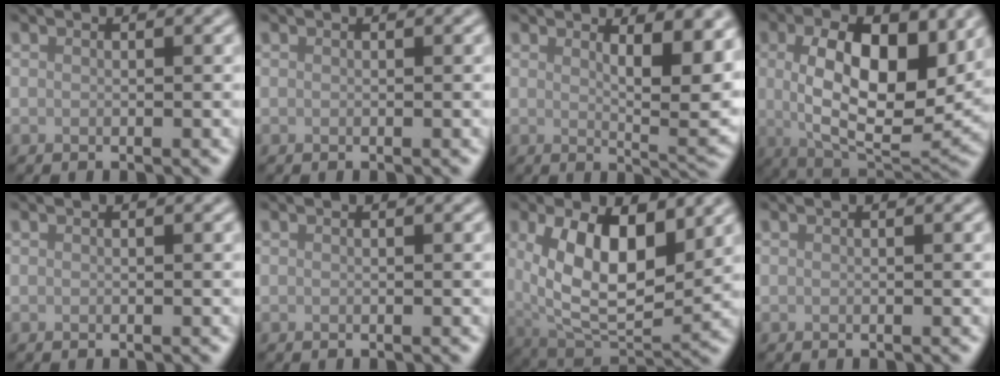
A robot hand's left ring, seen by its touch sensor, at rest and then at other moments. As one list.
[{"total": 0.0}, {"total": 7.0, "force": [2.4, 2.3, 6.2], "torque": [-0.080, -0.011, 0.044]}, {"total": 11.3, "force": [2.2, 5.5, 9.6], "torque": [-0.151, -0.004, 0.034]}, {"total": 0.0}, {"total": 0.0}, {"total": 9.8, "force": [2.4, 4.9, 8.1], "torque": [-0.148, -0.016, 0.041]}, {"total": 0.0}]